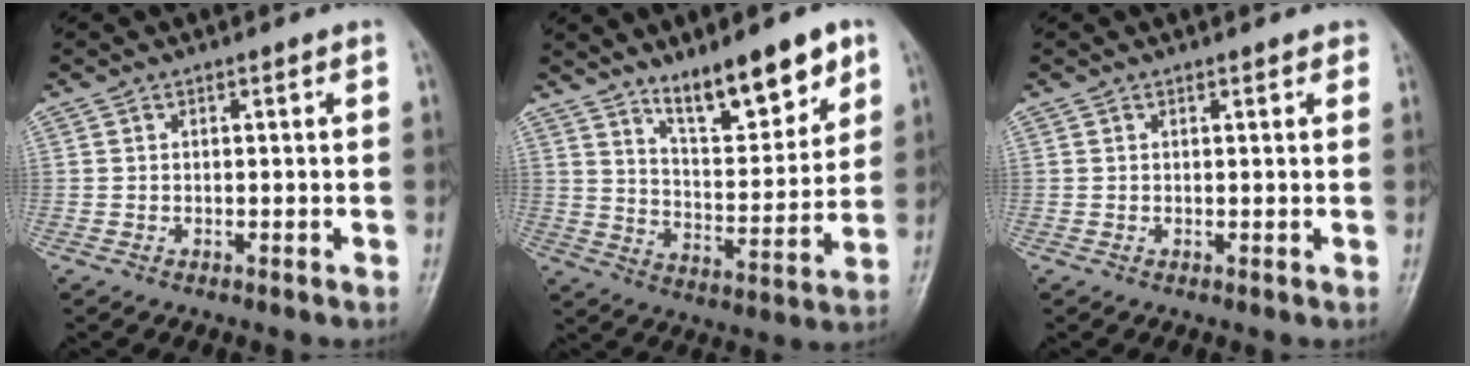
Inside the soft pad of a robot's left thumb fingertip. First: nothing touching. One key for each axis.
{"total": 14.7, "fx": 9.7, "fy": 4.7, "fz": 9.9, "tx": -0.120, "ty": -0.061, "tz": 0.165}
{"total": 1.4, "fx": 1.0, "fy": 0.5, "fz": 0.8, "tx": -0.006, "ty": -0.002, "tz": 0.008}